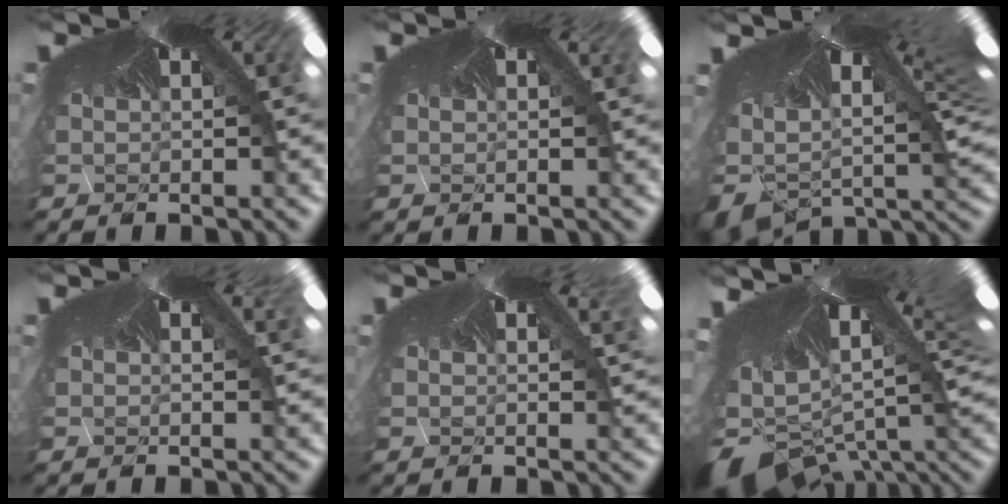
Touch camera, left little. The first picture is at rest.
{"total": 0.0}
{"total": 5.8, "force": [-5.8, 0.3, 0.7], "torque": [-0.034, -0.078, -0.066]}
{"total": 1.0, "force": [0.8, 0.1, -0.5], "torque": [0.001, 0.004, 0.010]}
{"total": 1.3, "force": [1.3, 0.1, -0.3], "torque": [-0.006, 0.006, 0.015]}
{"total": 5.6, "force": [-5.4, 0.9, 1.0], "torque": [-0.028, -0.081, -0.056]}